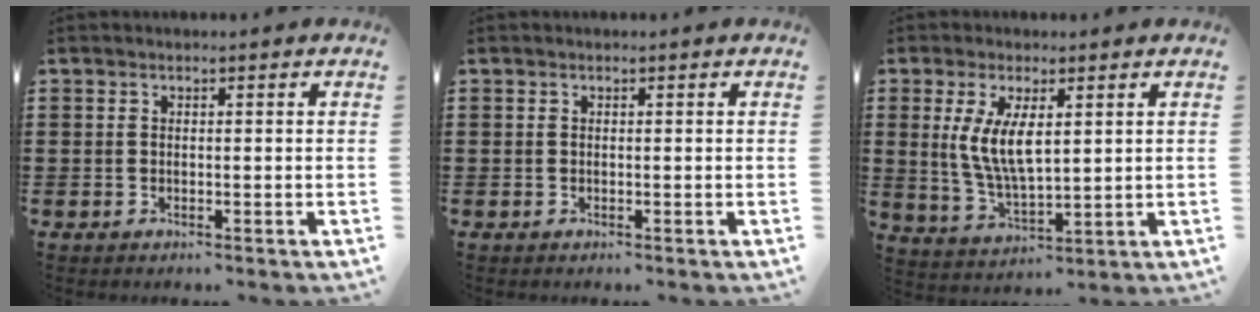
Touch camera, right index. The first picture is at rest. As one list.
[{"total": 0.0}, {"total": 7.0, "force": [1.4, 2.9, 6.2], "torque": [-0.131, 0.002, 0.024]}]